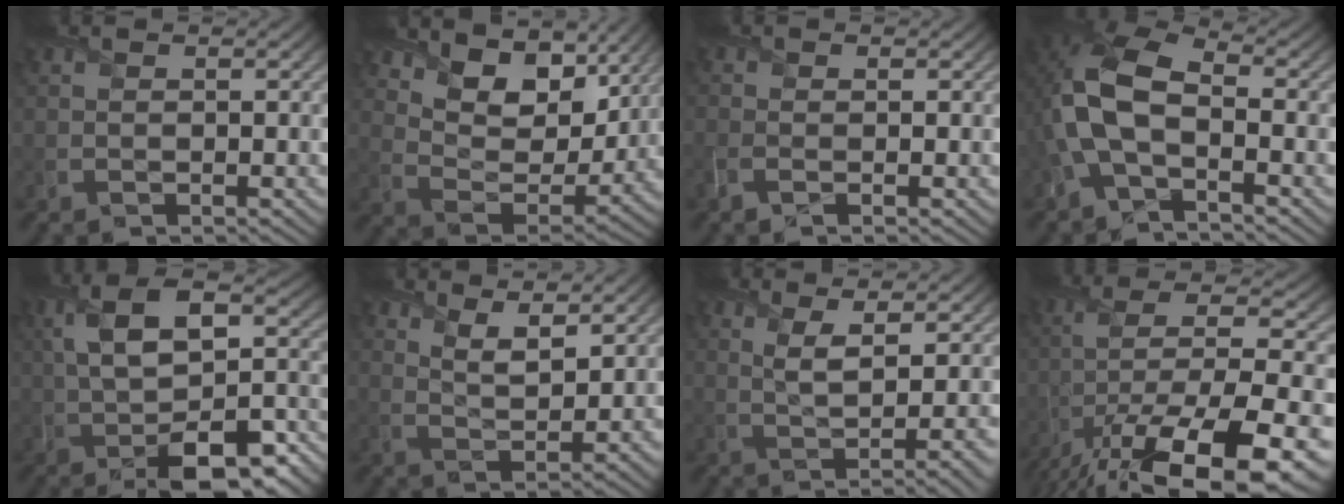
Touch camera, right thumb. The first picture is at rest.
{"total": 11.2, "force": [7.2, 6.0, 6.1], "torque": [-0.135, -0.003, 0.121]}
{"total": 1.7, "force": [-0.7, 0.7, 1.4], "torque": [-0.042, -0.003, -0.022]}
{"total": 9.4, "force": [-1.2, 5.1, 7.8], "torque": [-0.186, 0.012, -0.038]}
{"total": 16.3, "force": [-1.9, 7.3, 14.5], "torque": [-0.248, 0.012, -0.024]}
{"total": 5.3, "force": [3.7, 1.4, 3.5], "torque": [-0.067, -0.010, 0.078]}
{"total": 5.2, "force": [1.2, 1.1, 5.0], "torque": [-0.079, 0.008, 0.022]}
{"total": 18.0, "force": [-9.8, 5.4, 14.1], "torque": [-0.268, -0.017, -0.145]}